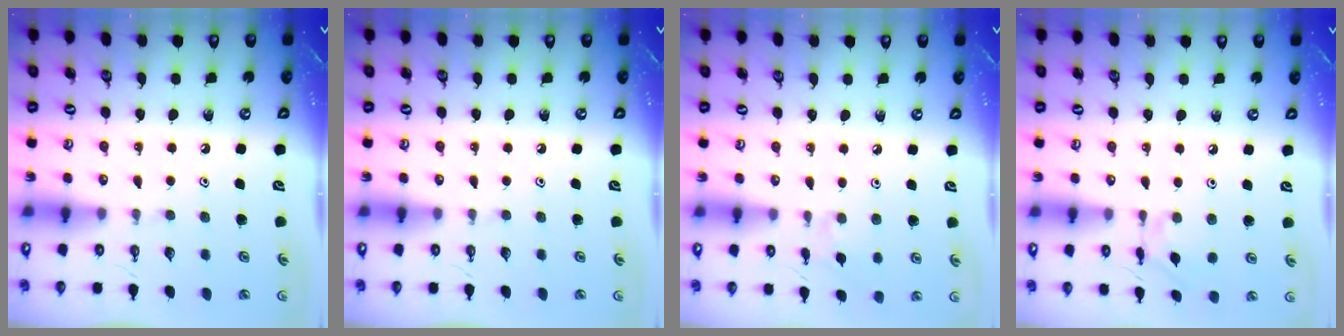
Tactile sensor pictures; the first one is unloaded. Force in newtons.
{"total": 0.0}
{"total": 4.2, "press": 4.1, "slide": 0.6}
{"total": 2.1, "press": 2.1, "slide": 0.3}